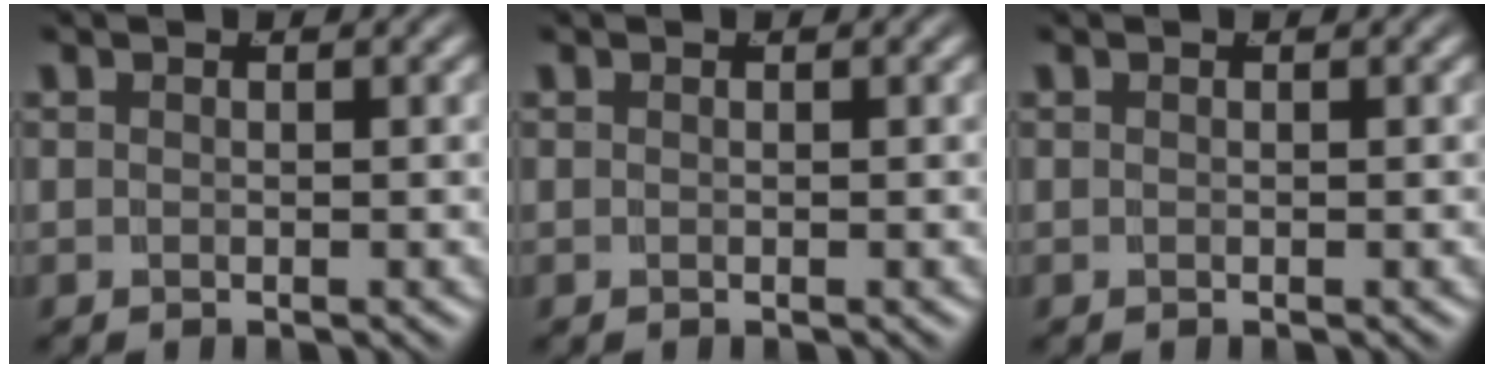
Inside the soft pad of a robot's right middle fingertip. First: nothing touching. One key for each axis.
{"total": 0.0}
{"total": 0.0}